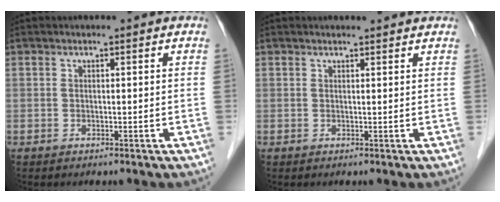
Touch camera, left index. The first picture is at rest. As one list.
[{"total": 4.5, "force": [4.4, 0.8, 0.9], "torque": [-0.010, 0.014, 0.049]}]